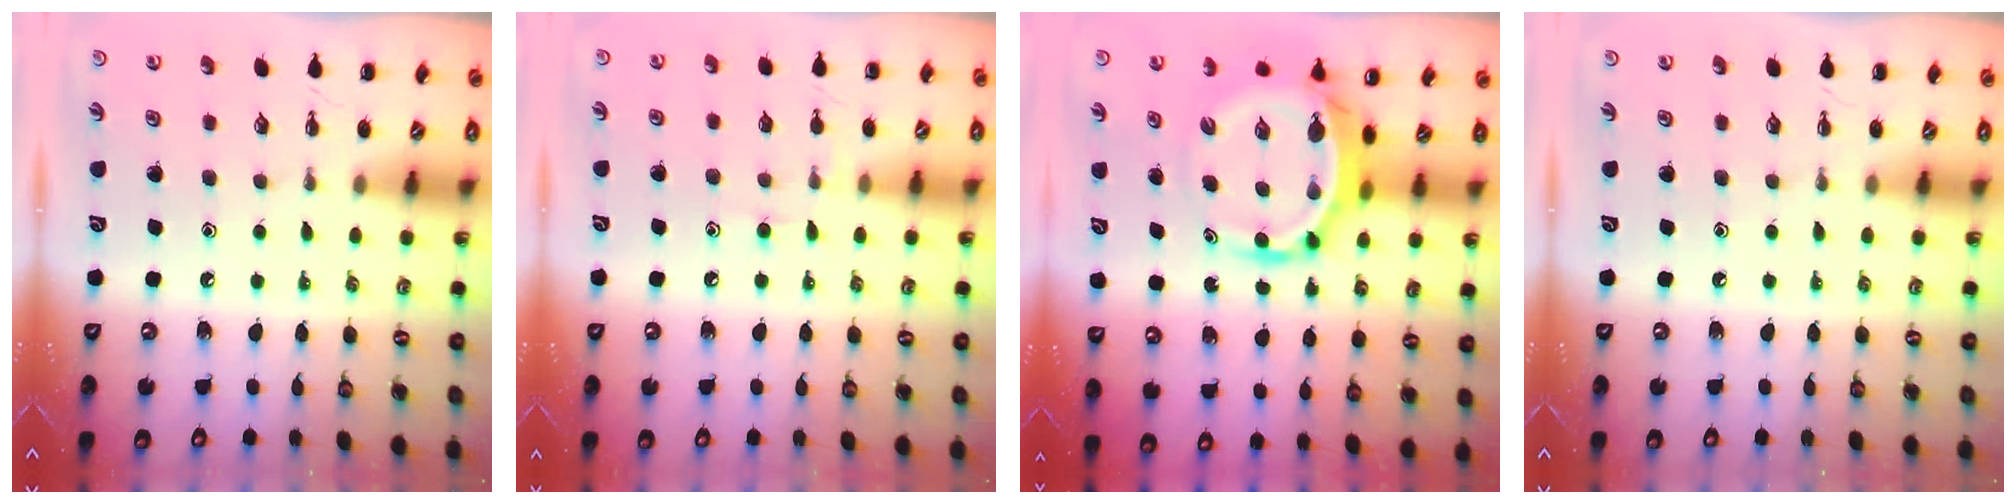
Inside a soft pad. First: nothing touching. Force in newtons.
{"total": 7.4, "press": 7.2, "slide": 1.7}
{"total": 7.0, "press": 6.7, "slide": 2.1}
{"total": 0.0}